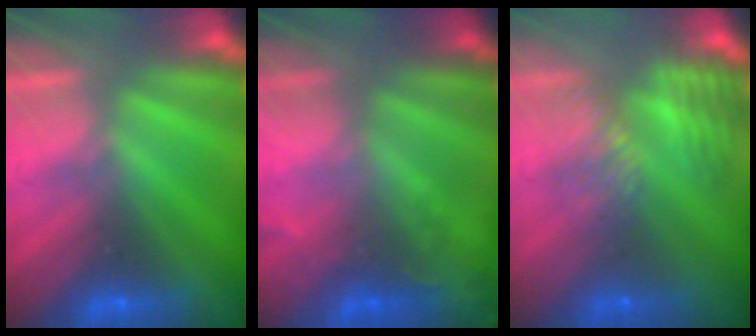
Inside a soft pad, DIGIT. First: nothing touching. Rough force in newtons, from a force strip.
{"total": 2.3}
{"total": 7.3}